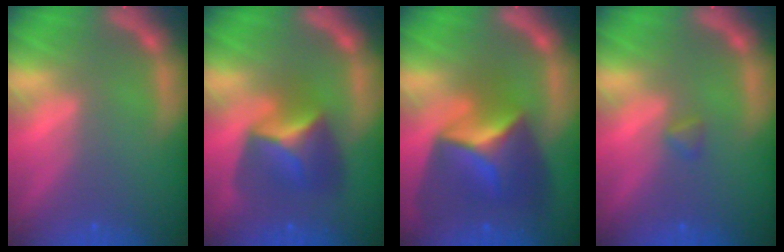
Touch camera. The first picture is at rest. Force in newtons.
{"total": 5.9}
{"total": 8.9}
{"total": 0.9}